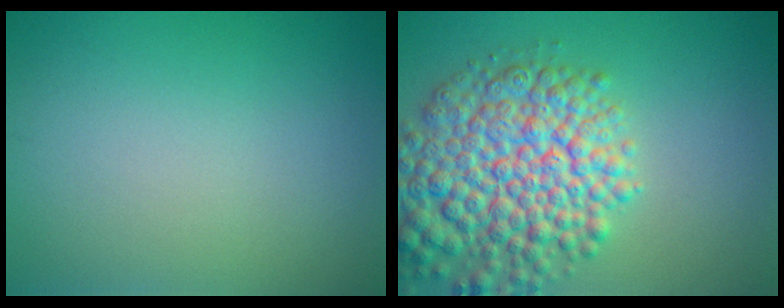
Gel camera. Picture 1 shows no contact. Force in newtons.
{"total": 9.1, "press": 9.1, "slide": 0.4}